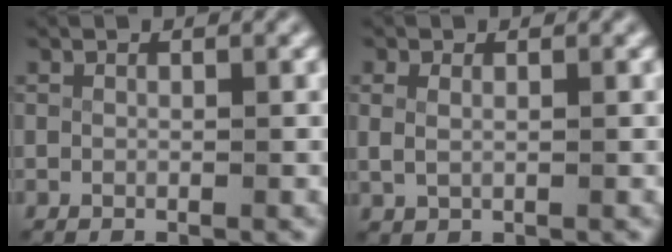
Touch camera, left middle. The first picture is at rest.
{"total": 1.6, "force": [0.5, 1.2, 1.0], "torque": [-0.034, -0.006, 0.018]}